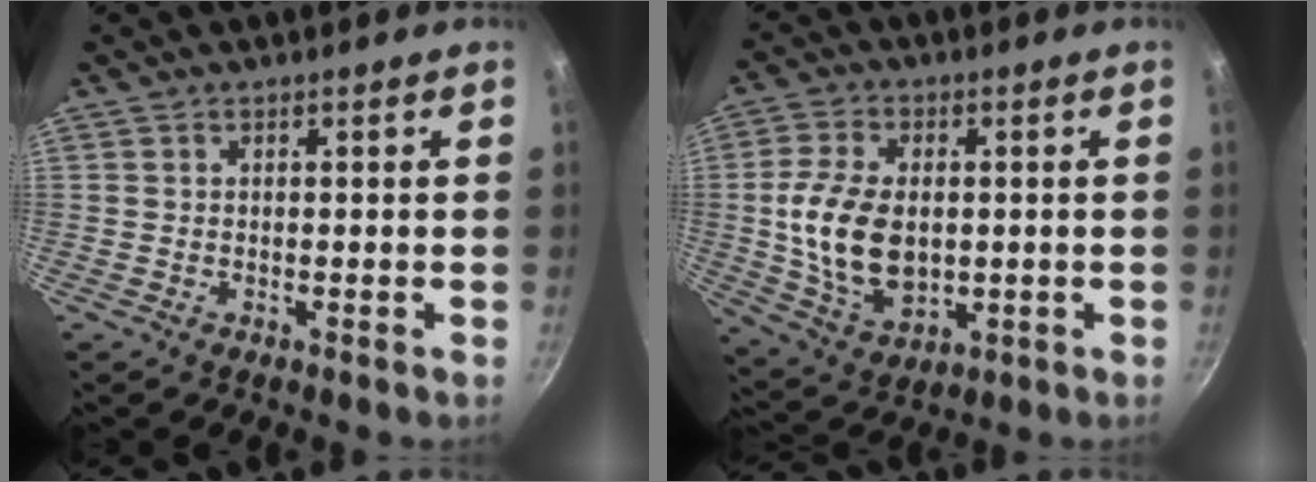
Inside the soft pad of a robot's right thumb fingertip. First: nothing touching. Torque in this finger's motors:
{"motor_torque": [-0.52, 1.27, 1.42, 0.03, 0.12]}